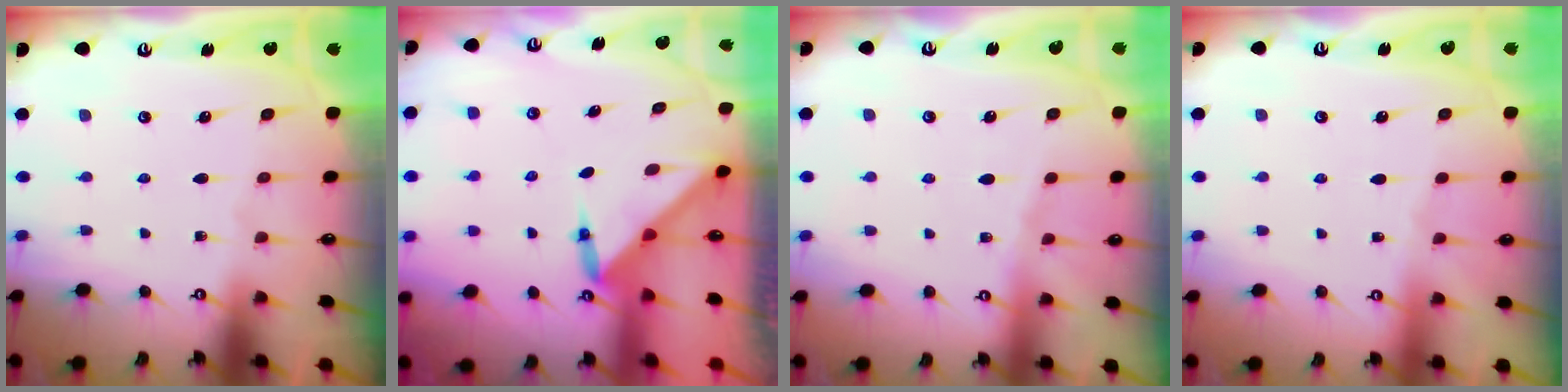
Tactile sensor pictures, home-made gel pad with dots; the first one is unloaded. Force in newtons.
{"total": 2.9, "press": 2.9, "slide": 0.2}
{"total": 4.1, "press": 4.1, "slide": 0.6}
{"total": 1.9, "press": 1.8, "slide": 0.5}